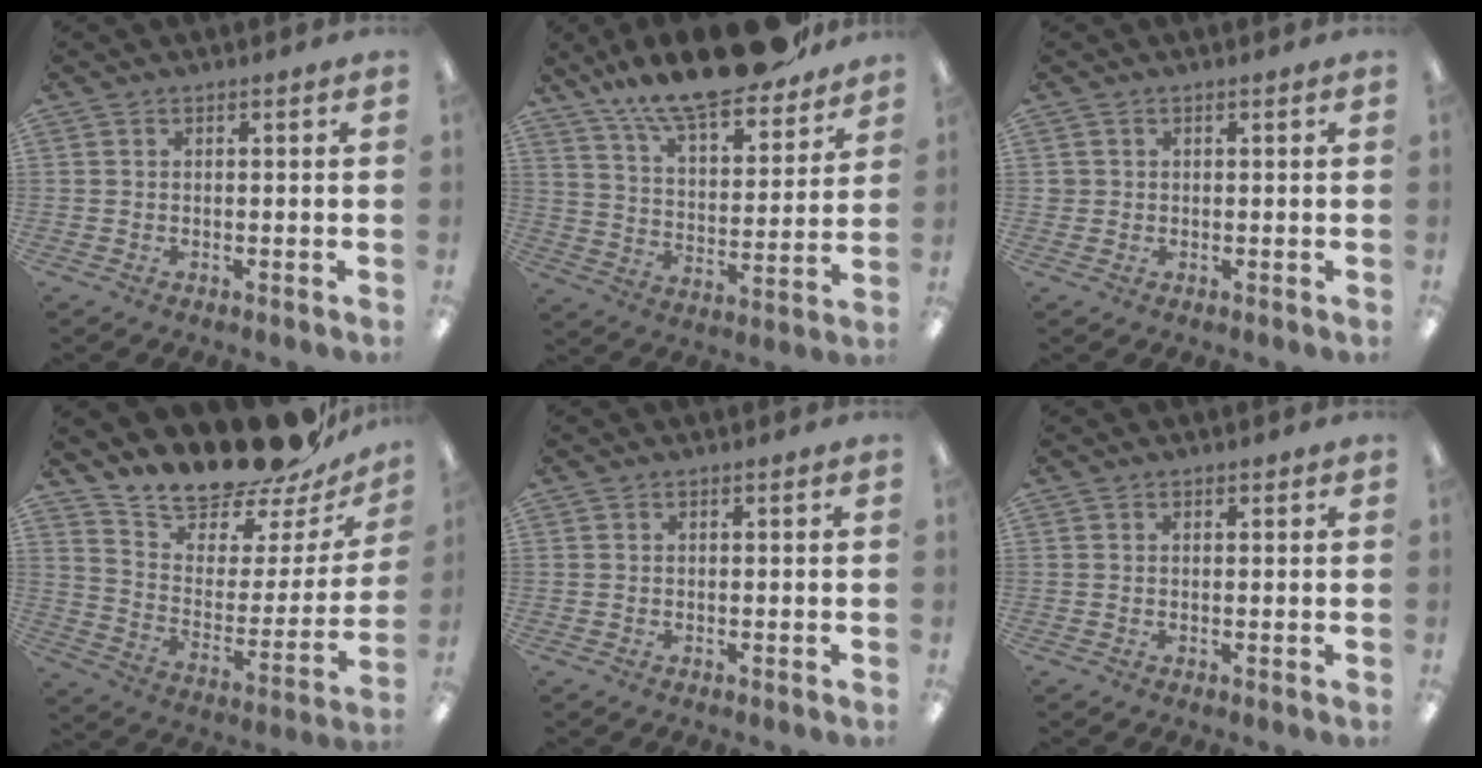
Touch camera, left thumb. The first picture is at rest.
{"total": 17.9, "force": [15.4, 4.2, 8.0], "torque": [-0.143, -0.104, 0.268]}
{"total": 1.3, "force": [0.4, 1.3, 0.1], "torque": [-0.003, 0.003, 0.007]}
{"total": 20.0, "force": [18.6, 5.2, 5.3], "torque": [-0.090, -0.159, 0.323]}
{"total": 0.0}
{"total": 0.7, "force": [0.6, 0.3, 0.1], "torque": [0.006, -0.003, 0.009]}